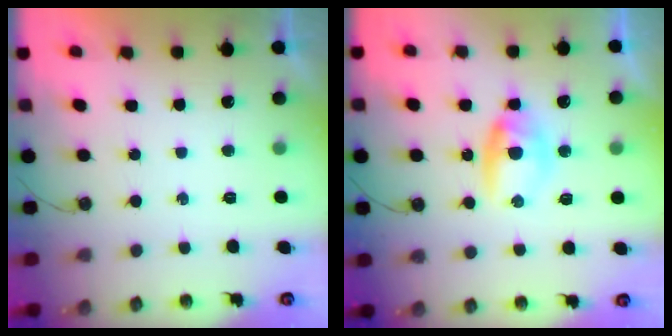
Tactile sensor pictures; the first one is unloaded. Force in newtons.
{"total": 6.8, "press": 6.8, "slide": 0.8}